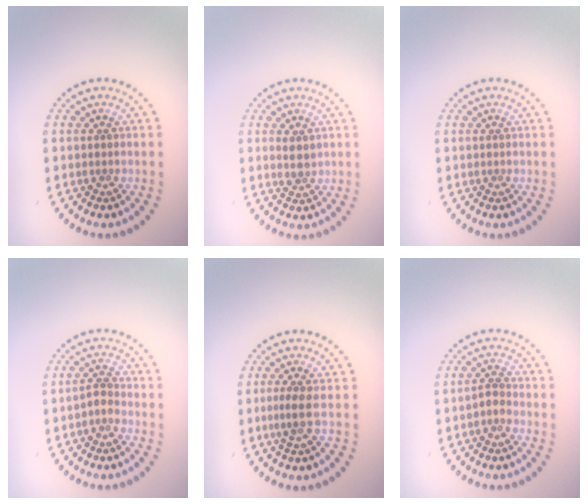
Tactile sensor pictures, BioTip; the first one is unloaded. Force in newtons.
{"total": 1.5, "press": 1.4, "slide": 0.6}
{"total": 0.0}
{"total": 1.2, "press": 1.0, "slide": 0.6}
{"total": 1.8, "press": 1.3, "slide": 1.3}
{"total": 1.2, "press": 1.0, "slide": 0.7}